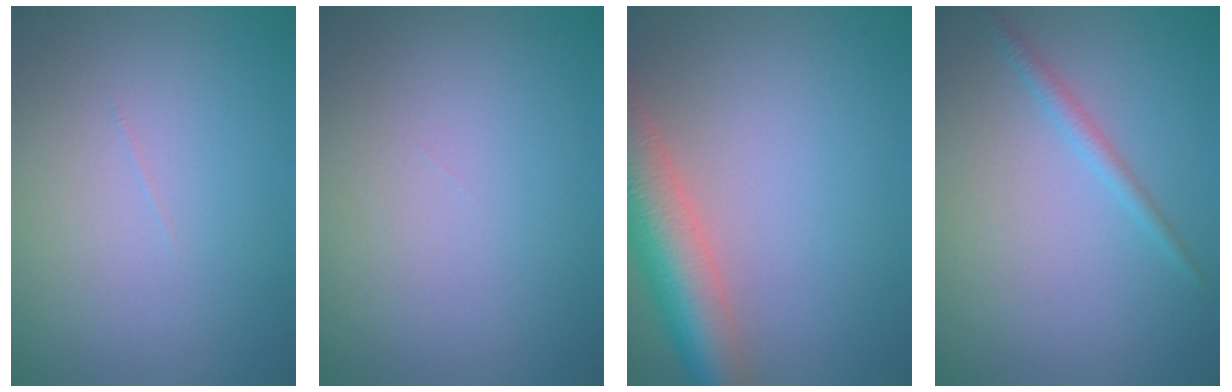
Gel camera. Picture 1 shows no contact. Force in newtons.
{"total": 0.0}
{"total": 7.6, "press": 7.6, "slide": 0.5}
{"total": 1.3, "press": 1.3, "slide": 0.1}